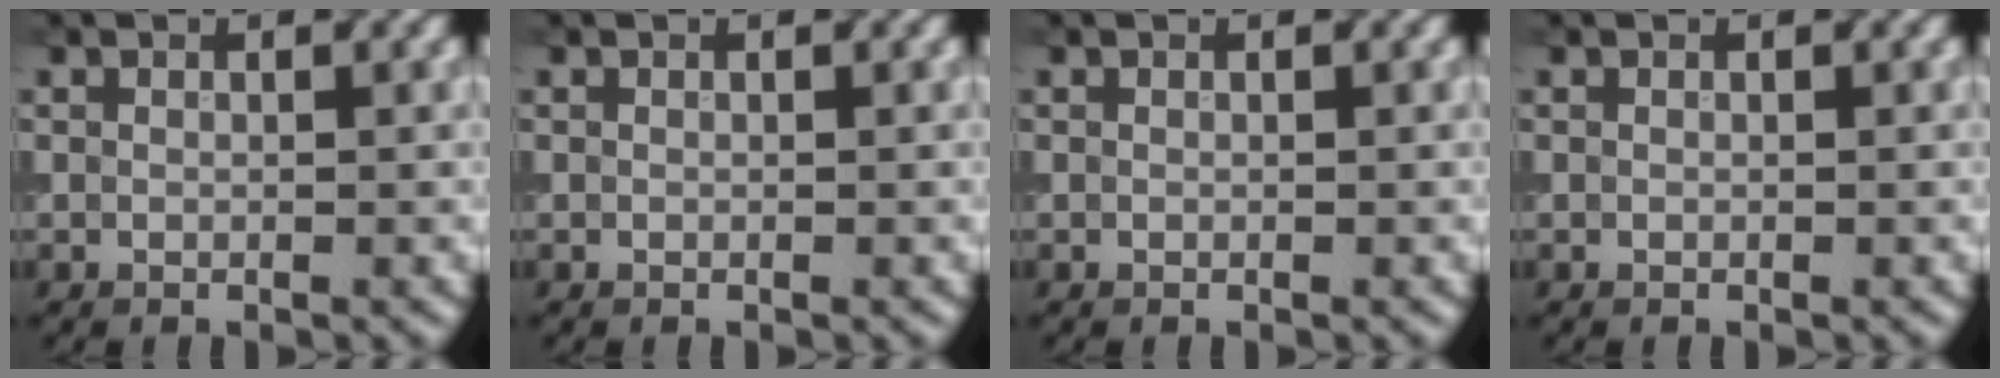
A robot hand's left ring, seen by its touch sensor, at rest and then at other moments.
{"total": 0.0}
{"total": 0.0}
{"total": 0.0}